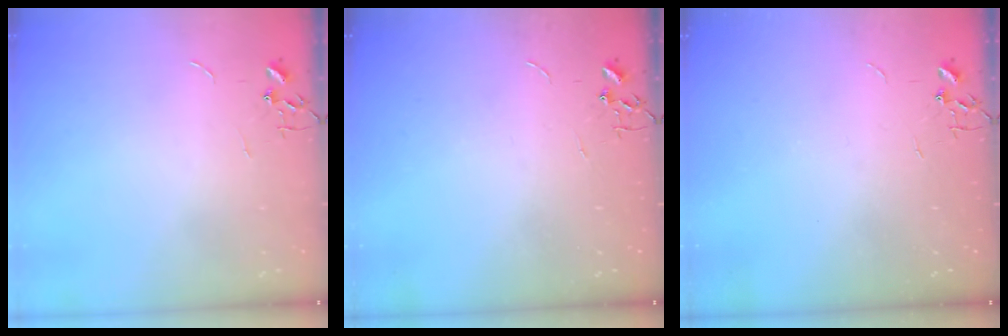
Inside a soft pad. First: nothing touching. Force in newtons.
{"total": 0.0}
{"total": 0.0}